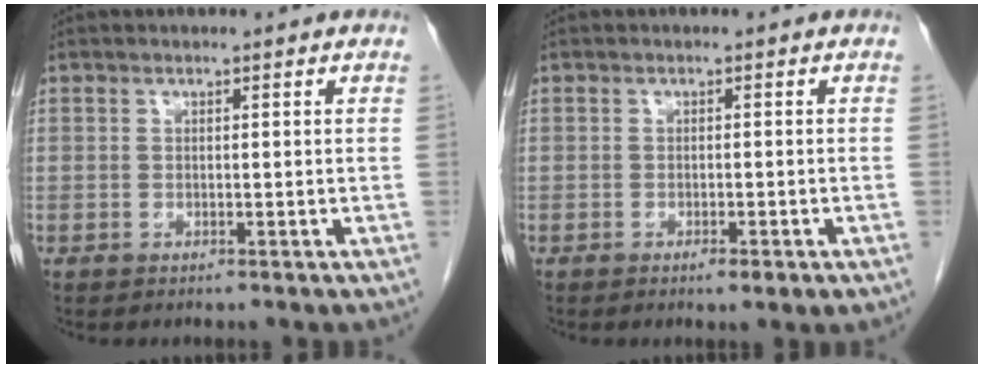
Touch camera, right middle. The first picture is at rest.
{"total": 1.9, "force": [-1.0, 0.3, 1.6], "torque": [-0.024, -0.003, -0.013]}